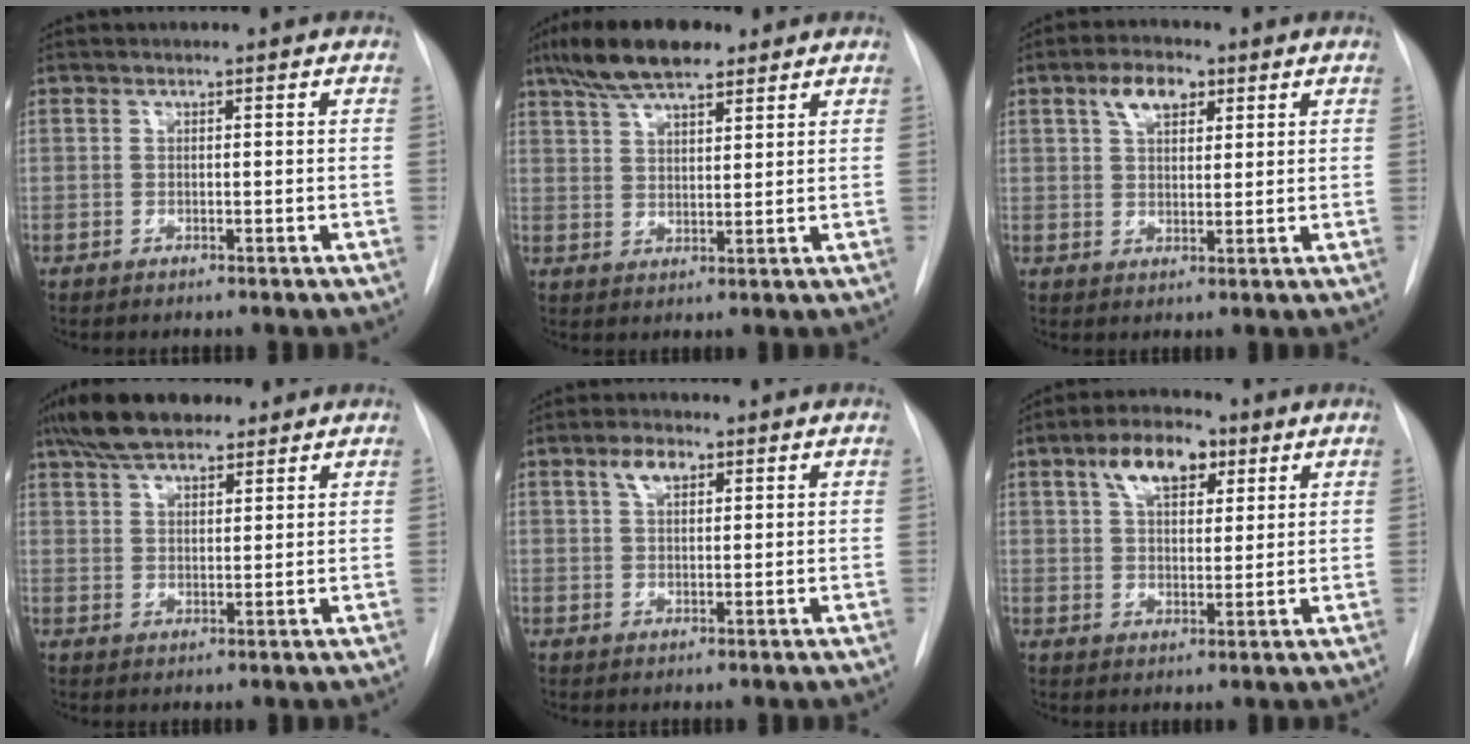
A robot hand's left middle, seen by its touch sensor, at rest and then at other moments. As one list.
[{"total": 10.2, "force": [7.4, 3.0, 6.3], "torque": [-0.115, 0.017, 0.130]}, {"total": 5.4, "force": [2.8, 2.8, 3.7], "torque": [-0.069, 0.016, 0.049]}, {"total": 9.7, "force": [7.3, 3.5, 5.3], "torque": [-0.097, 0.024, 0.128]}, {"total": 3.3, "force": [1.7, 1.6, 2.3], "torque": [-0.045, 0.009, 0.032]}, {"total": 8.4, "force": [4.2, 4.1, 6.0], "torque": [-0.104, 0.021, 0.071]}]